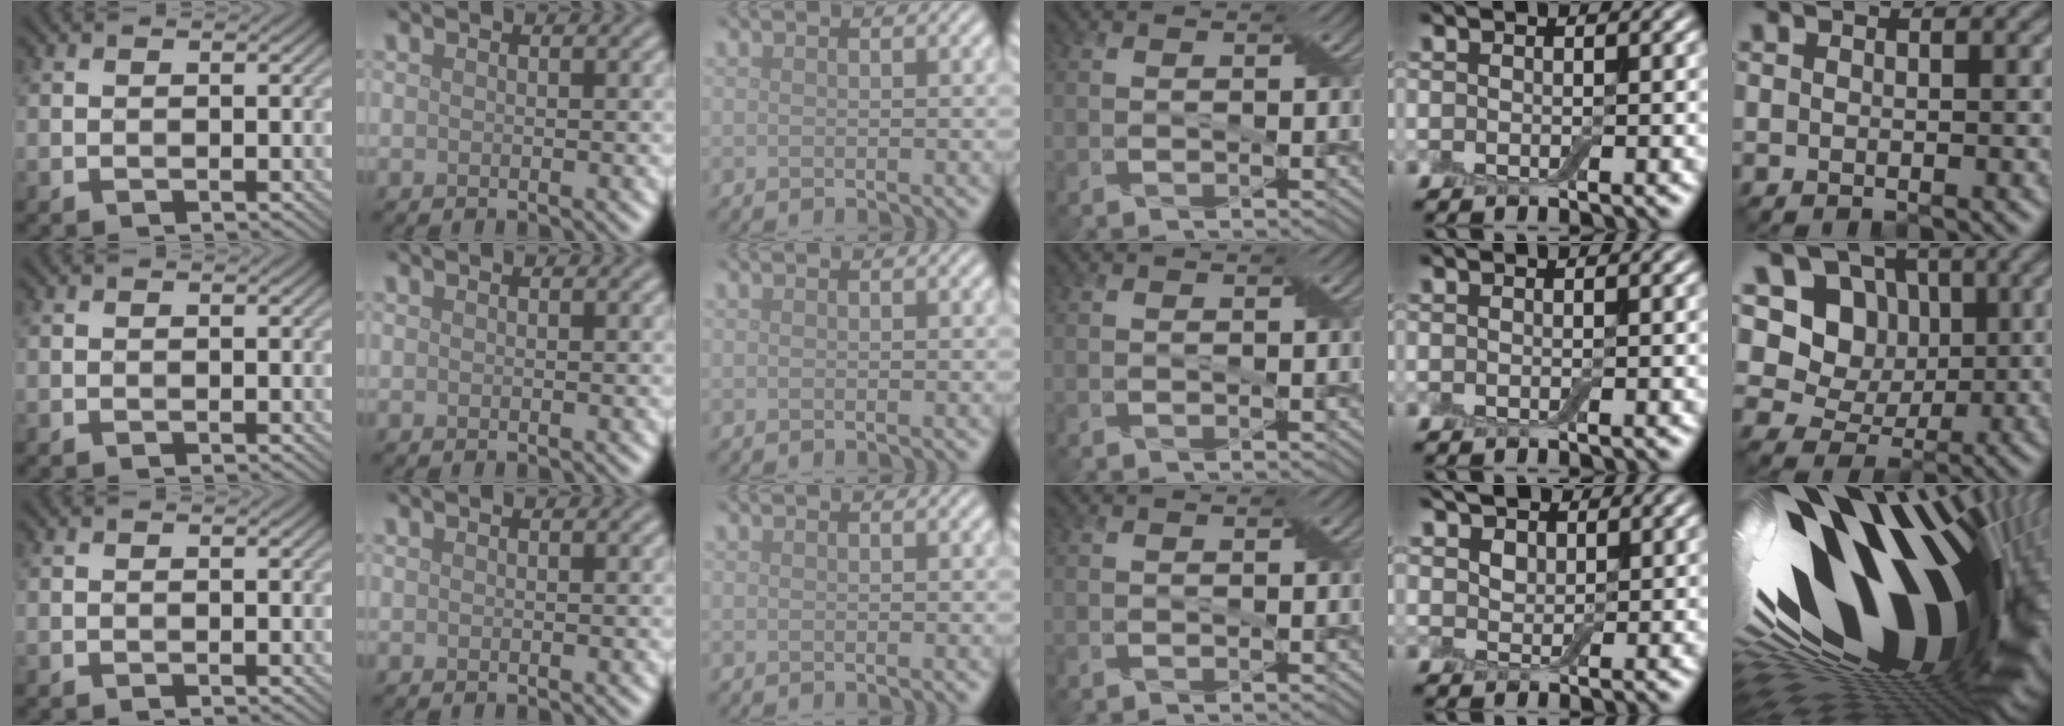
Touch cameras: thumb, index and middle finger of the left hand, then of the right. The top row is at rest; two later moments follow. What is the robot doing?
{"motion": "extract", "object": "drawer"}